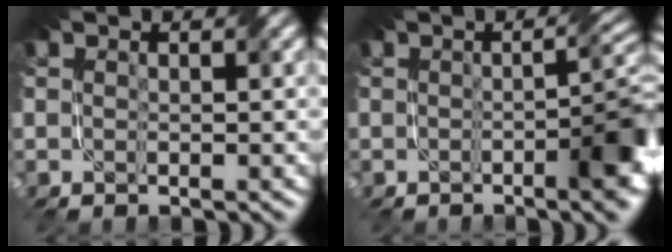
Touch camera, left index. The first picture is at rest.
{"total": 7.4, "force": [-1.4, 2.2, 6.9], "torque": [-0.065, -0.004, -0.016]}